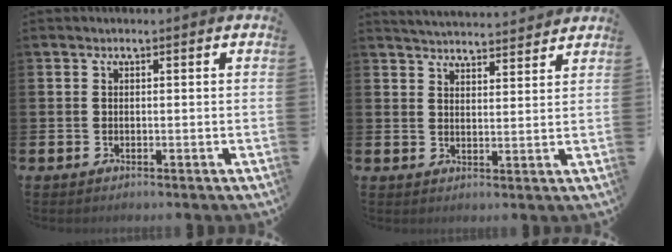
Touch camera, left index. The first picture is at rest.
{"total": 4.4, "force": [4.4, 0.2, -0.1], "torque": [-0.009, -0.027, 0.079]}